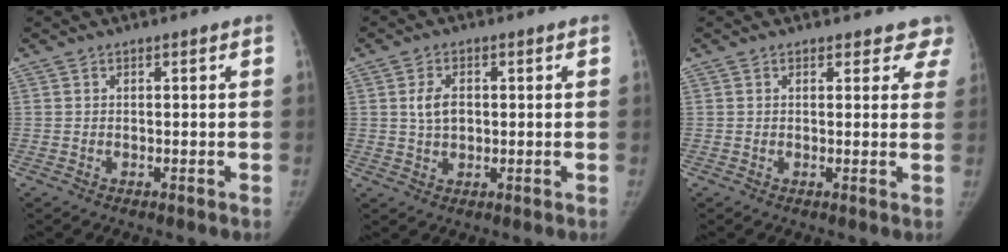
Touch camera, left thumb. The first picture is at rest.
{"total": 4.5, "force": [0.6, 3.1, 3.2], "torque": [-0.050, 0.002, 0.012]}
{"total": 5.2, "force": [4.4, 2.6, 0.9], "torque": [0.038, -0.013, 0.030]}